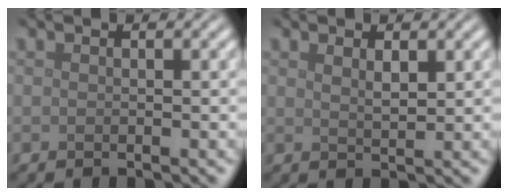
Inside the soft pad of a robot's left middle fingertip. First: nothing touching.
{"total": 1.3, "force": [0.9, 0.4, 0.9], "torque": [-0.017, -0.003, 0.017]}